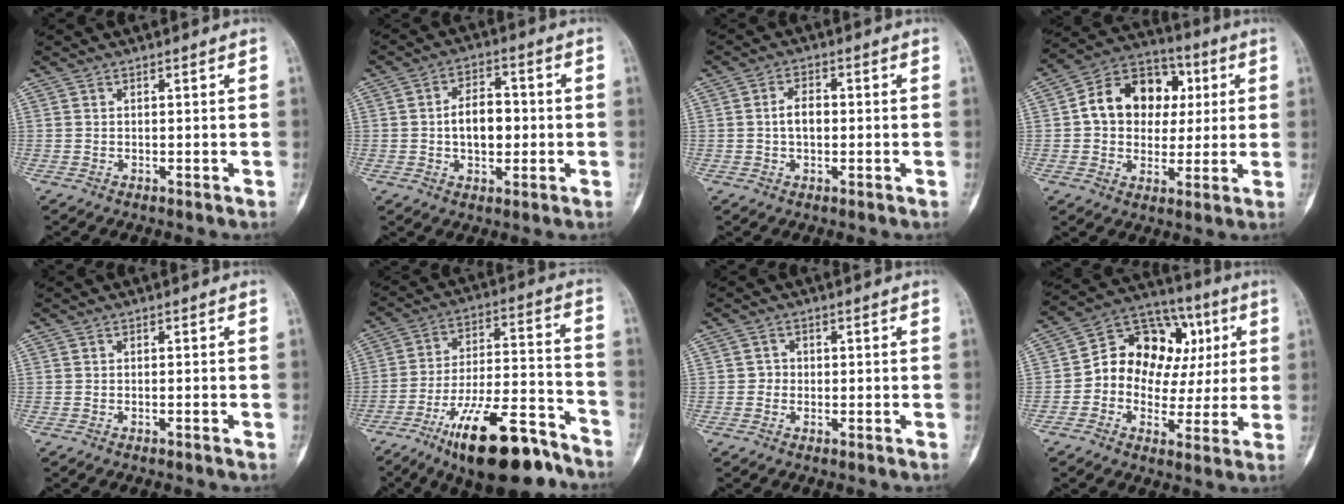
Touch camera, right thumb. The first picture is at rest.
{"total": 8.4, "force": [-0.3, 5.3, 6.5], "torque": [-0.086, 0.014, -0.009]}
{"total": 4.1, "force": [-0.2, 2.5, 3.2], "torque": [-0.055, 0.011, -0.007]}
{"total": 15.4, "force": [2.4, 12.0, 9.4], "torque": [-0.107, 0.018, 0.032]}
{"total": 0.7, "force": [-0.4, 0.1, 0.6], "torque": [-0.014, 0.002, -0.005]}
{"total": 21.4, "force": [-14.2, 6.9, 14.5], "torque": [-0.218, 0.084, -0.231]}
{"total": 4.5, "force": [-0.2, 4.4, 1.2], "torque": [0.018, 0.013, -0.011]}
{"total": 17.3, "force": [2.3, 13.3, 10.9], "torque": [-0.108, 0.040, 0.034]}